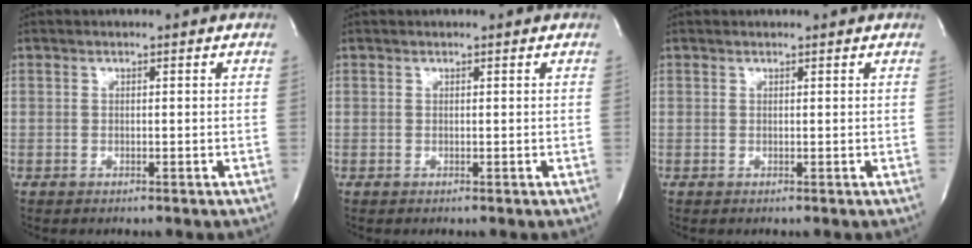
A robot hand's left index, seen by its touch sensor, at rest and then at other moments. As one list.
[{"total": 0.7, "force": [0.7, 0.0, 0.2], "torque": [-0.005, 0.008, 0.011]}, {"total": 0.6, "force": [0.6, 0.1, -0.1], "torque": [-0.004, 0.007, 0.009]}]